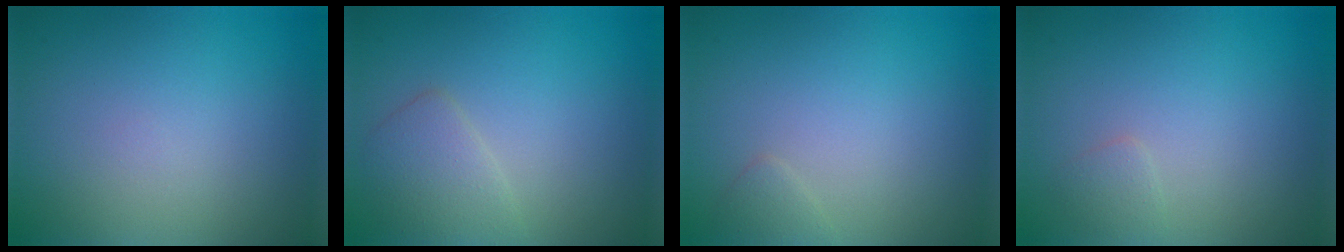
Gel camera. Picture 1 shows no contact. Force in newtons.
{"total": 2.5, "press": 2.5, "slide": 0.2}
{"total": 0.9, "press": 0.9, "slide": 0.0}
{"total": 0.9, "press": 0.9, "slide": 0.1}